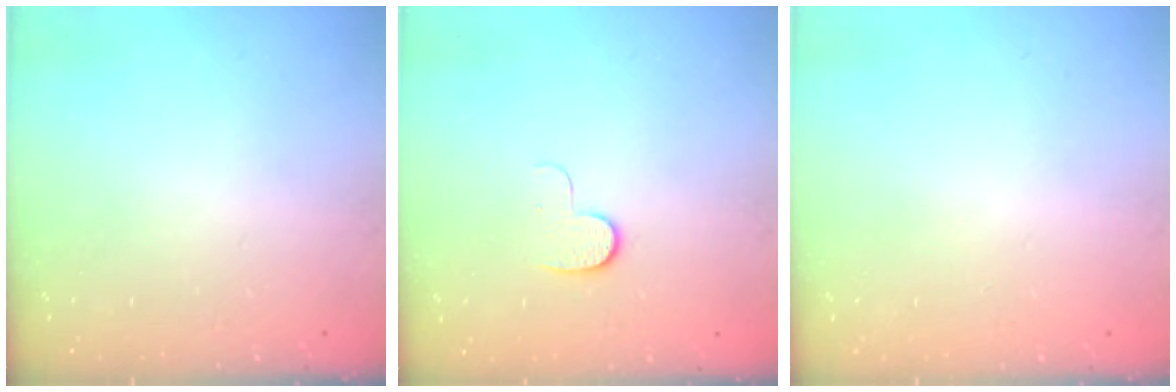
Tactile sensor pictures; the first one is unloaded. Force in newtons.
{"total": 5.5, "press": 5.4, "slide": 0.8}
{"total": 0.8, "press": 0.5, "slide": 0.6}